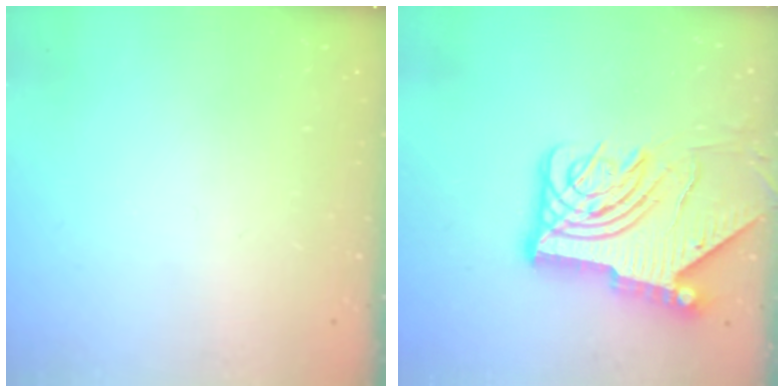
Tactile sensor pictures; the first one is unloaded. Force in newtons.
{"total": 16.2, "press": 16.1, "slide": 2.0}